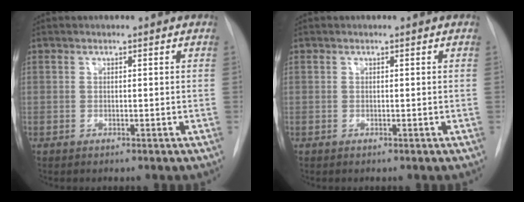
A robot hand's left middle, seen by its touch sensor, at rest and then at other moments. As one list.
[{"total": 0.0}]